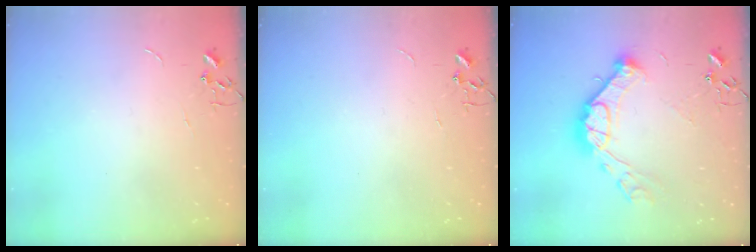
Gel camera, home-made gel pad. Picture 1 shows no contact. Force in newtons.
{"total": 0.0}
{"total": 15.8, "press": 15.6, "slide": 1.9}